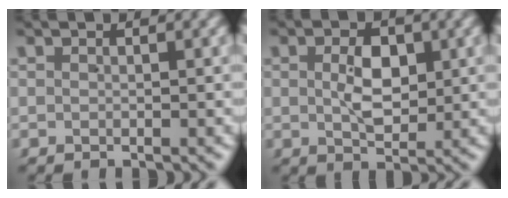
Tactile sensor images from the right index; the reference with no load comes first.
{"total": 3.7, "force": [0.4, 2.2, 3.0], "torque": [-0.050, -0.004, 0.013]}